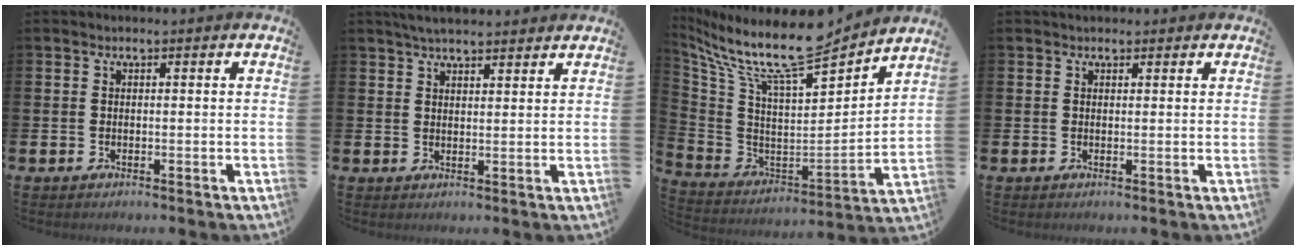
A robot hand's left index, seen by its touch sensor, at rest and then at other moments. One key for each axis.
{"total": 3.7, "fx": 3.5, "fy": 0.6, "fz": 0.9, "tx": -0.024, "ty": -0.010, "tz": 0.064}
{"total": 12.8, "fx": 10.7, "fy": 2.2, "fz": 6.6, "tx": -0.162, "ty": -0.078, "tz": 0.180}
{"total": 1.3, "fx": 1.1, "fy": 0.7, "fz": 0.2, "tx": 0.012, "ty": 0.001, "tz": 0.016}